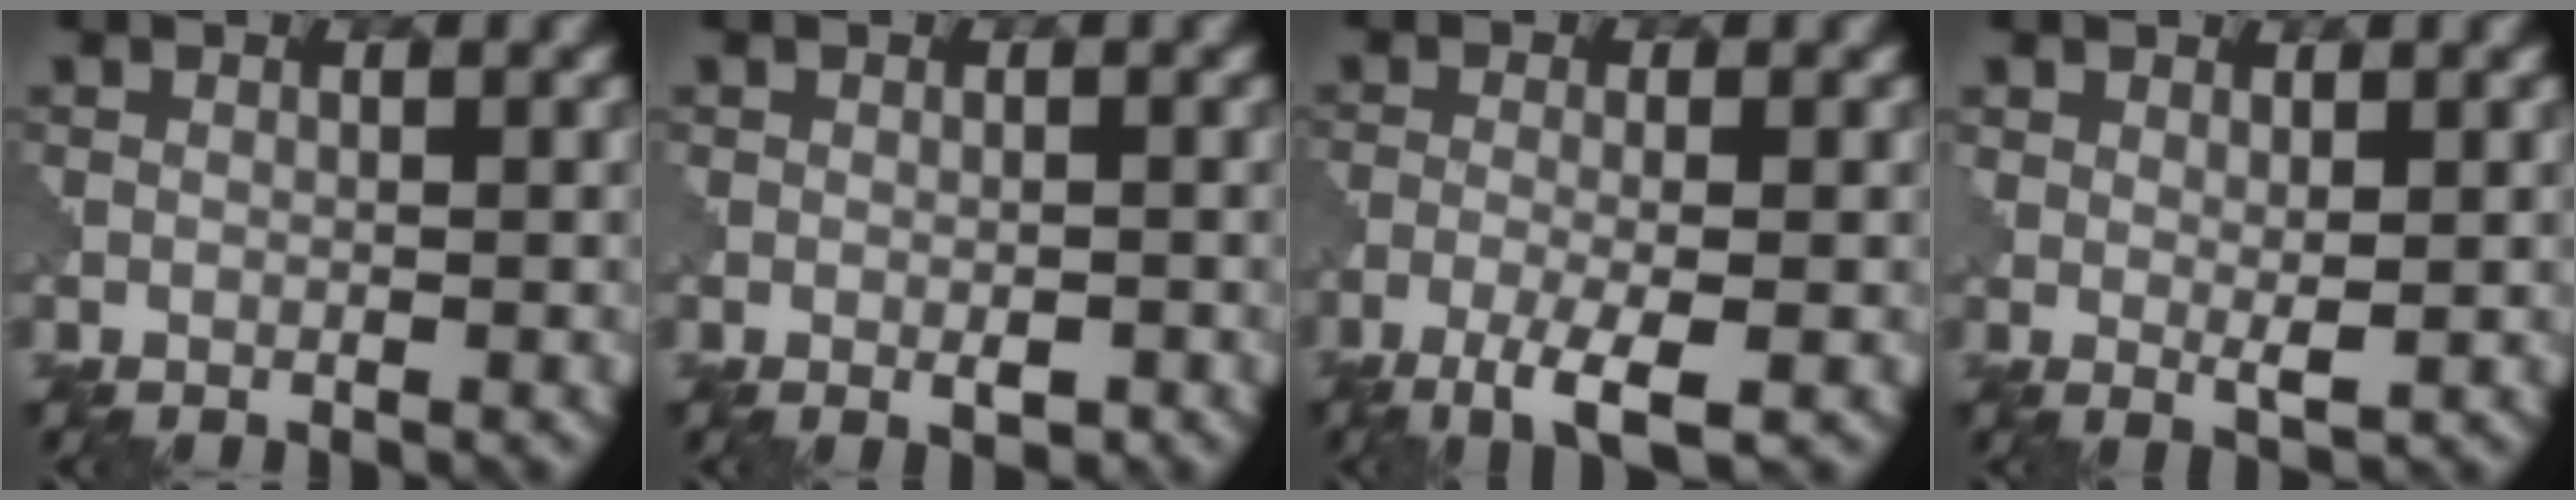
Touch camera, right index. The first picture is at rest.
{"total": 0.7, "force": [-0.7, 0.0, 0.3], "torque": [-0.013, -0.007, -0.005]}
{"total": 3.9, "force": [-2.6, 0.5, 2.9], "torque": [-0.055, -0.004, -0.051]}
{"total": 0.7, "force": [0.5, -0.1, 0.5], "torque": [-0.015, -0.009, 0.014]}